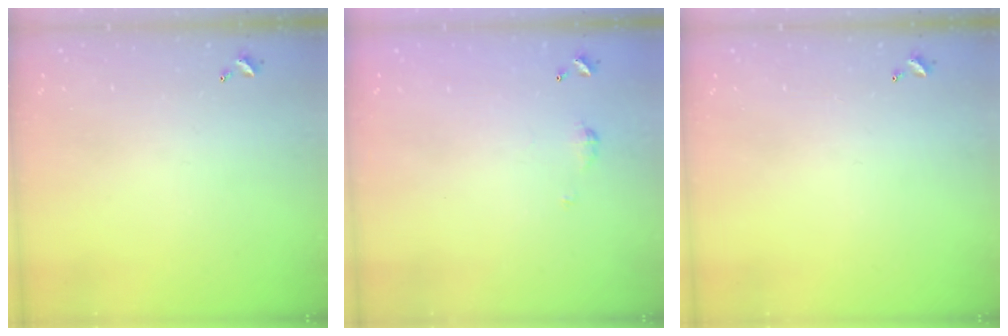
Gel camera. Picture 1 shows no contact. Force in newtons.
{"total": 3.5, "press": 3.5, "slide": 0.6}
{"total": 0.0}